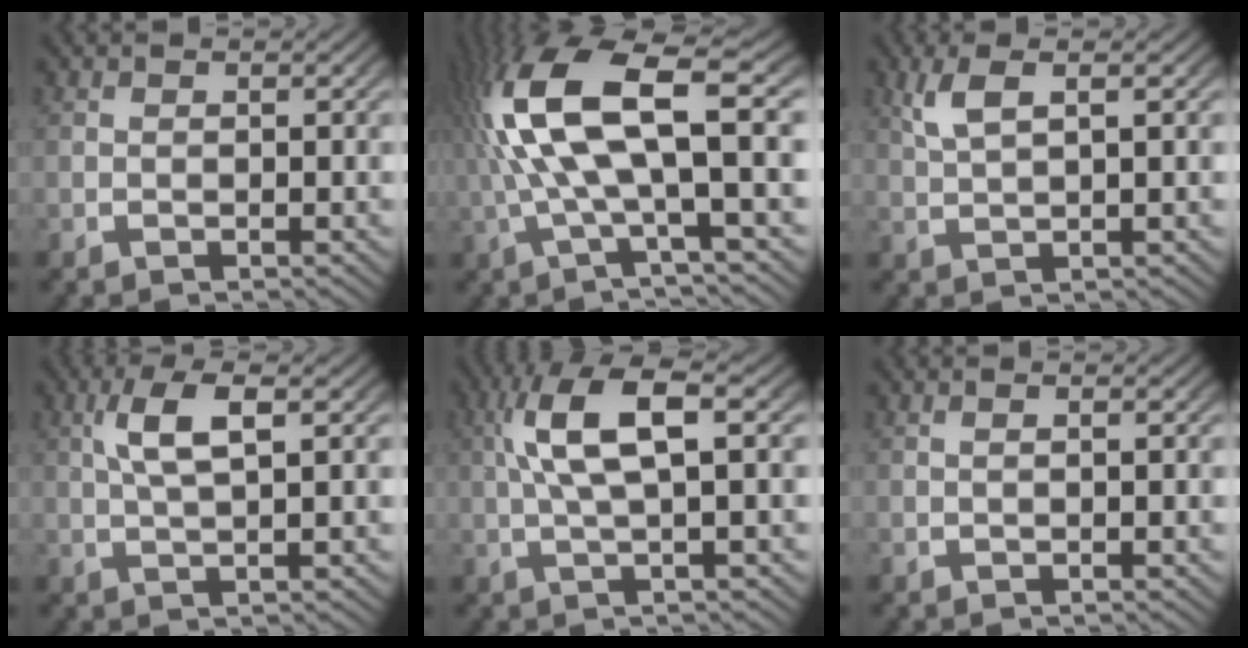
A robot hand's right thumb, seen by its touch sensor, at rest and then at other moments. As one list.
[{"total": 11.8, "force": [1.4, 5.1, 10.5], "torque": [-0.227, -0.004, 0.026]}, {"total": 3.3, "force": [1.7, 1.0, 2.6], "torque": [-0.061, 0.006, 0.037]}, {"total": 4.7, "force": [1.6, 1.4, 4.1], "torque": [-0.085, 0.008, 0.032]}, {"total": 7.0, "force": [1.5, 2.5, 6.3], "torque": [-0.144, 0.005, 0.028]}, {"total": 0.6, "force": [0.1, -0.1, 0.6], "torque": [-0.015, 0.001, 0.004]}]